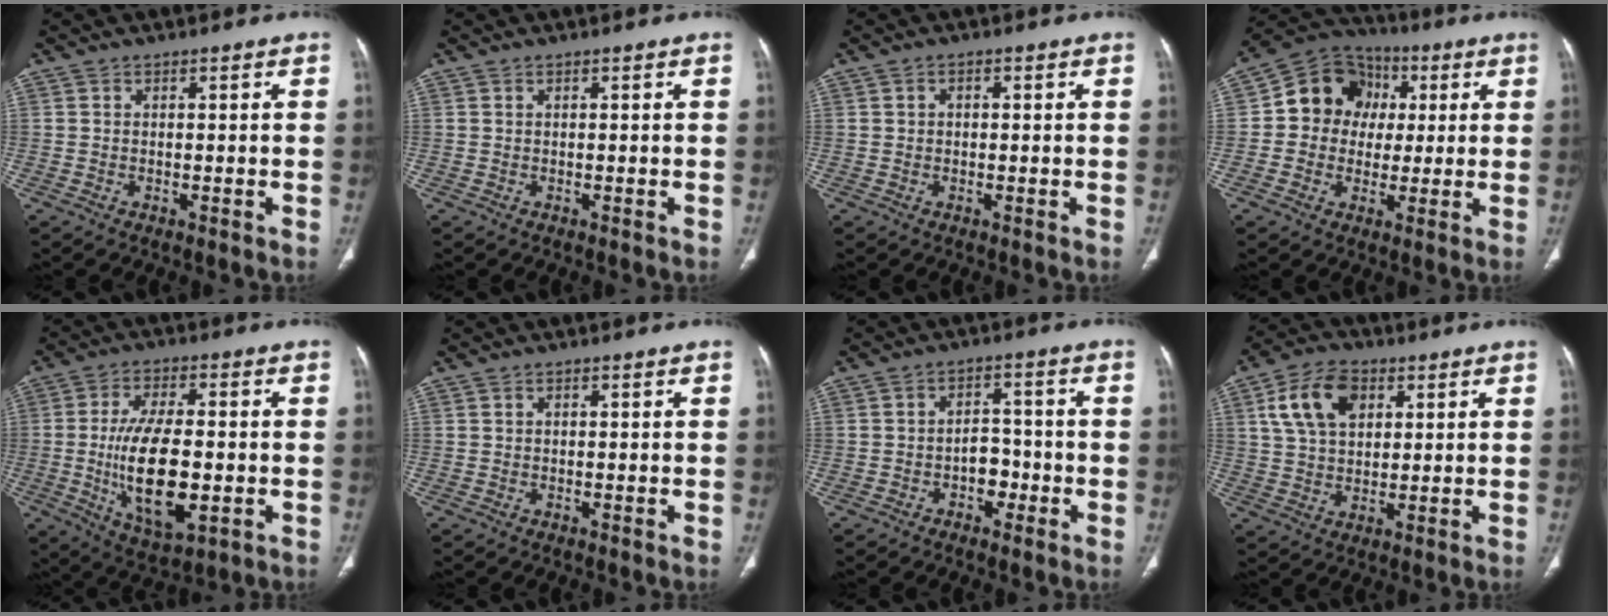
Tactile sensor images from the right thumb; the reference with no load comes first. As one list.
[{"total": 0.0}, {"total": 0.9, "force": [0.2, 0.8, 0.5], "torque": [-0.003, 0.002, 0.002]}, {"total": 12.7, "force": [1.6, 11.4, 5.5], "torque": [-0.051, 0.018, 0.016]}, {"total": 16.0, "force": [-2.4, 7.1, 14.1], "torque": [-0.250, -0.005, -0.033]}, {"total": 0.0}, {"total": 5.0, "force": [-2.0, 3.6, 2.9], "torque": [-0.015, 0.026, -0.035]}, {"total": 11.4, "force": [4.2, 7.5, 7.6], "torque": [-0.124, 0.001, 0.075]}]